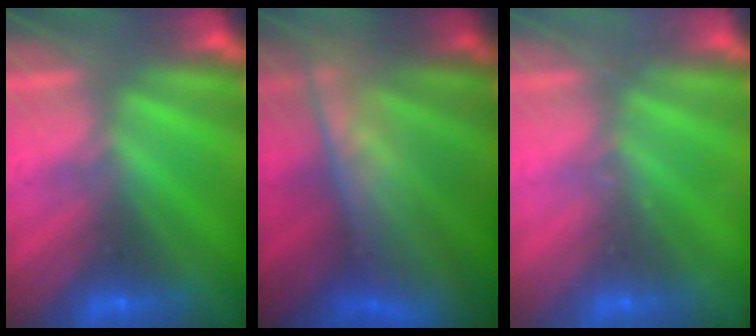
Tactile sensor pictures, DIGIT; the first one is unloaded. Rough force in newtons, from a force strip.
{"total": 6.8}
{"total": 2.1}